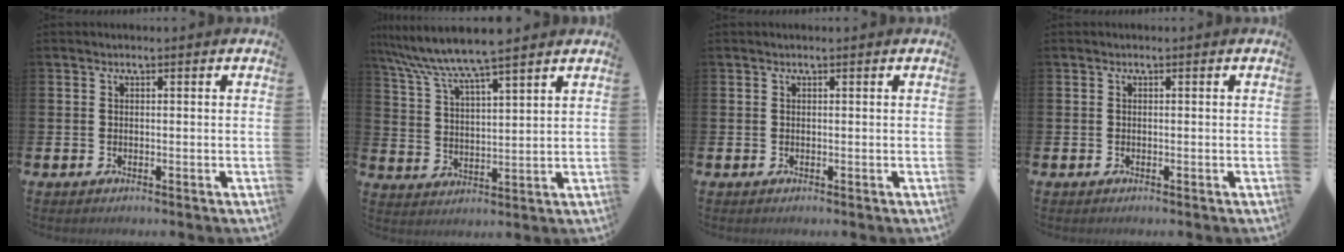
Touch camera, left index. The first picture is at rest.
{"total": 8.3, "force": [7.5, 0.3, 3.5], "torque": [-0.100, -0.031, 0.133]}
{"total": 0.0}
{"total": 0.0}